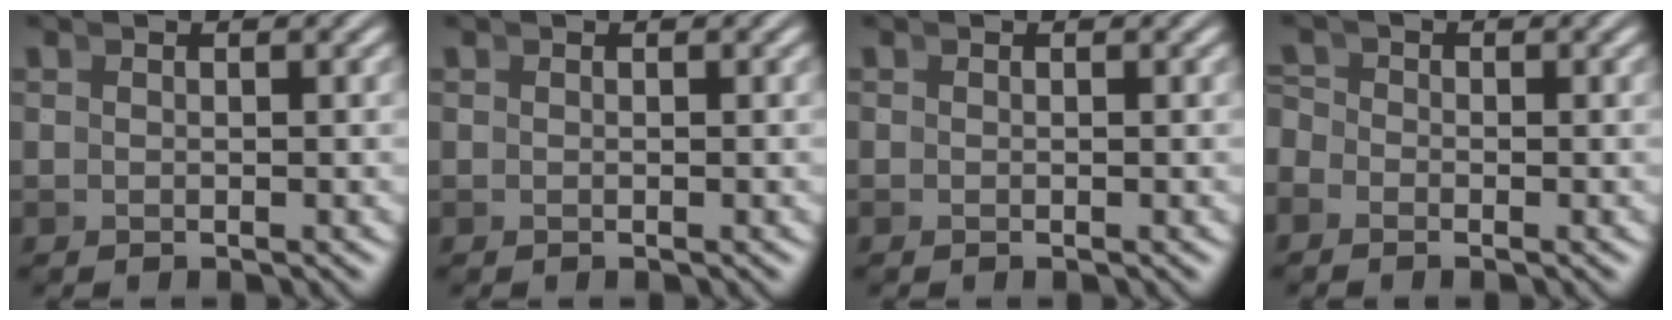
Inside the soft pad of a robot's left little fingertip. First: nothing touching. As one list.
[{"total": 0.0}, {"total": 0.0}, {"total": 1.5, "force": [-1.0, 1.0, 0.4], "torque": [-0.003, -0.008, -0.020]}]